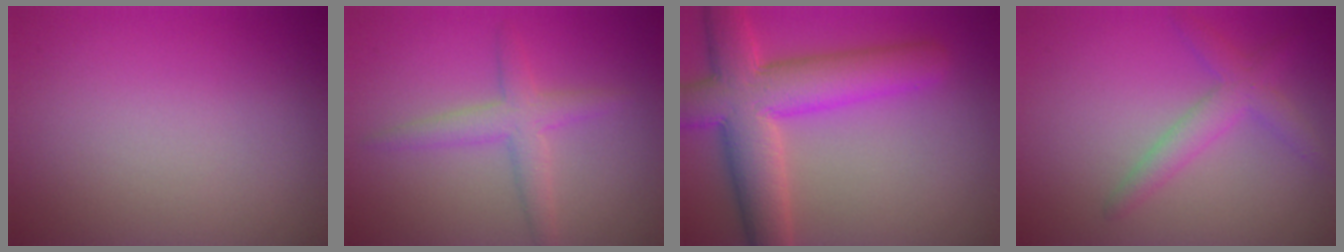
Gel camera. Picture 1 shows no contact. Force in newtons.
{"total": 2.9, "press": 2.9, "slide": 0.1}
{"total": 9.3, "press": 9.3, "slide": 0.4}
{"total": 2.7, "press": 2.7, "slide": 0.1}